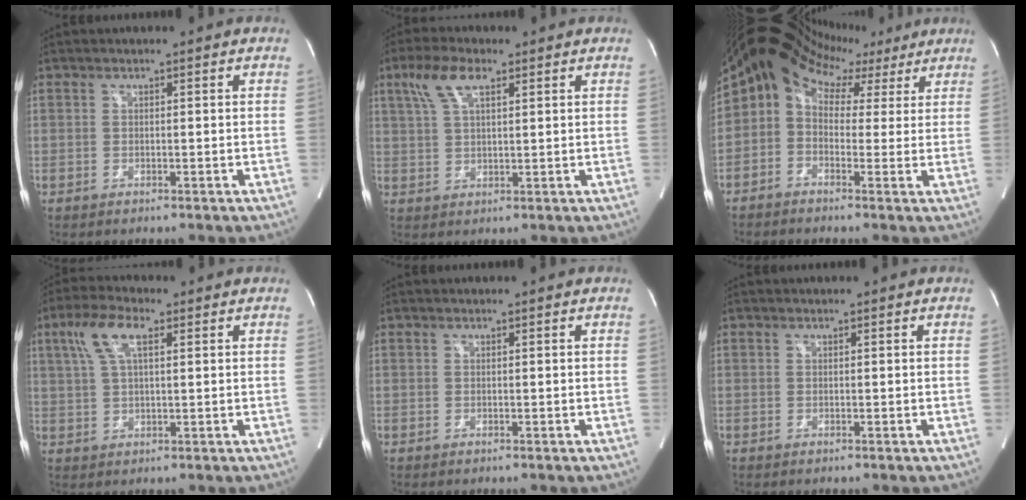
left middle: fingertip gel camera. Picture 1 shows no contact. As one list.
[{"total": 6.2, "force": [3.3, 1.9, 4.8], "torque": [-0.109, 0.019, 0.068]}, {"total": 12.2, "force": [5.6, 9.3, 5.7], "torque": [-0.106, 0.073, 0.072]}, {"total": 6.7, "force": [2.8, 2.1, 5.7], "torque": [-0.127, 0.020, 0.056]}, {"total": 0.0}, {"total": 0.5, "force": [-0.2, -0.3, -0.4], "torque": [0.008, -0.003, -0.004]}]